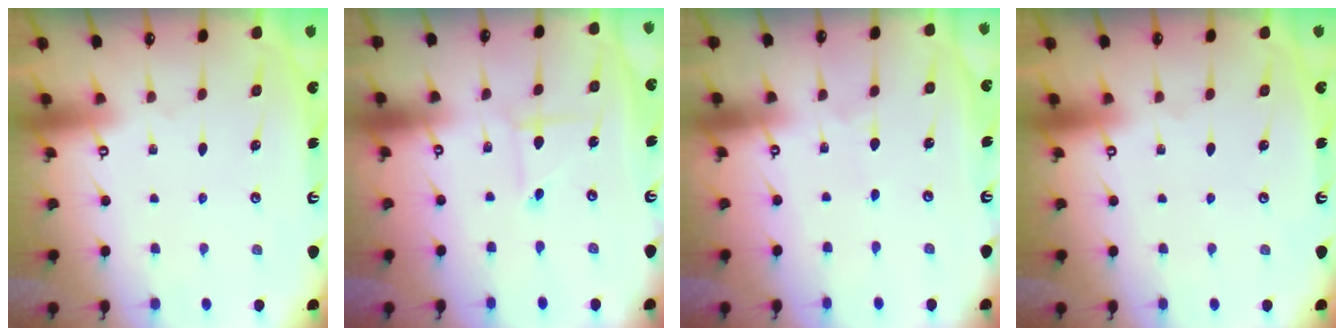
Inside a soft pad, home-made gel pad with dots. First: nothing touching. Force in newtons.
{"total": 1.5, "press": 1.5, "slide": 0.1}
{"total": 0.5, "press": 0.5, "slide": 0.1}
{"total": 0.0}